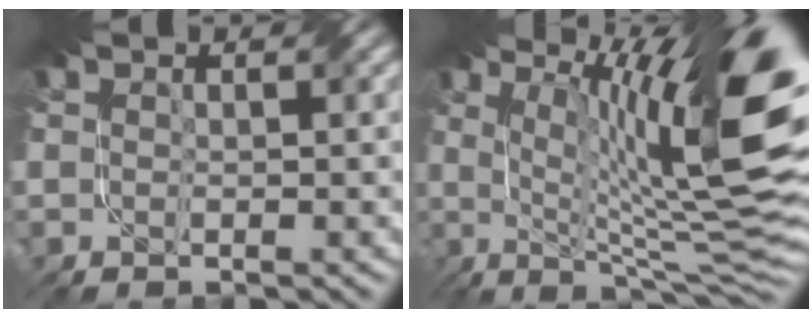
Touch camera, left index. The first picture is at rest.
{"total": 15.3, "force": [3.3, 3.3, 14.6], "torque": [-0.209, -0.002, 0.061]}